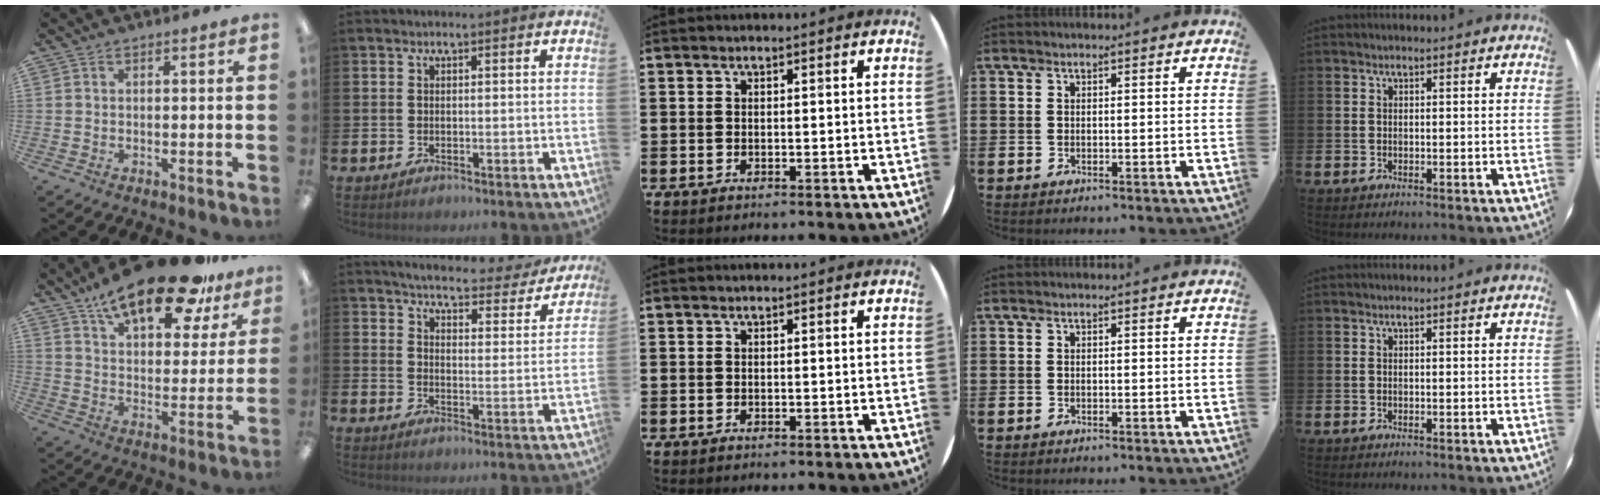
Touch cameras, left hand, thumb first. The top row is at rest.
{"thumb": {"total": 20.0, "force": [14.7, 7.0, 11.6], "torque": [-0.192, -0.085, 0.248]}, "index": {"total": 4.3, "force": [4.1, 0.7, 1.1], "torque": [-0.033, -0.035, 0.061]}}